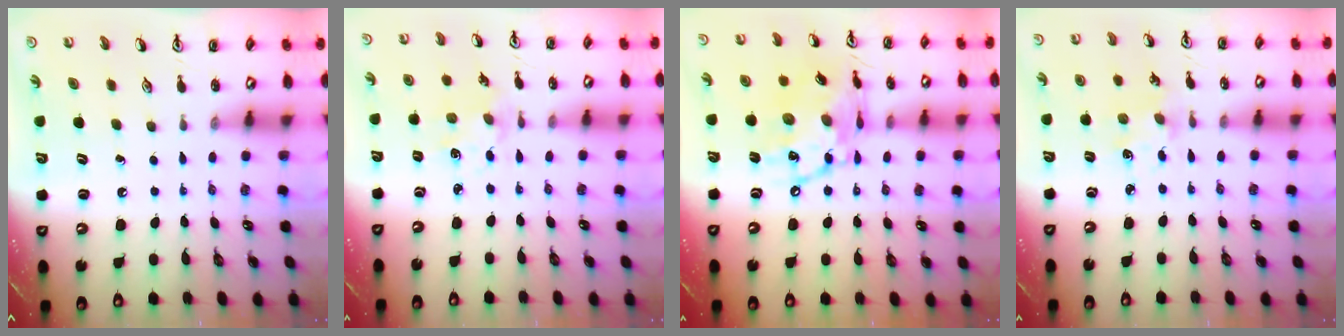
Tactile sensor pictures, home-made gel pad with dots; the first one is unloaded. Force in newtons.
{"total": 2.0, "press": 2.0, "slide": 0.3}
{"total": 16.4, "press": 16.4, "slide": 1.2}
{"total": 2.3, "press": 2.3, "slide": 0.4}